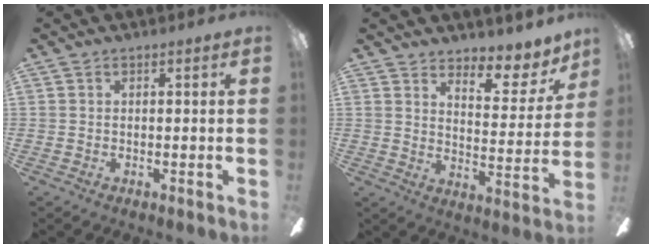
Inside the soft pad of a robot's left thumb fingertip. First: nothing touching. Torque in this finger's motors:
{"motor_torque": [0.13, 0.07, -0.20, -0.13, 0.04]}